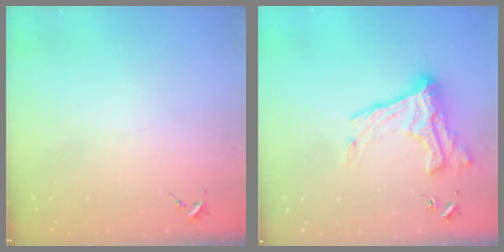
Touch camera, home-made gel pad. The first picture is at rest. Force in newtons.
{"total": 18.2, "press": 18.1, "slide": 1.3}